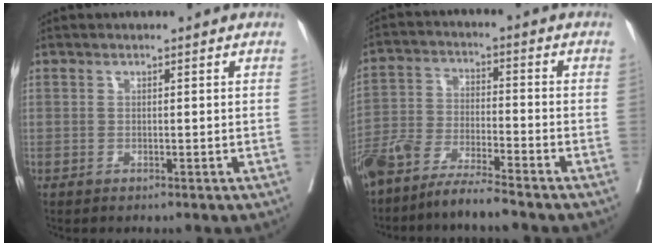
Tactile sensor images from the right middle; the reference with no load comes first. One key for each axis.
{"total": 8.7, "fx": -7.4, "fy": 0.3, "fz": 4.5, "tx": -0.086, "ty": -0.018, "tz": -0.143}